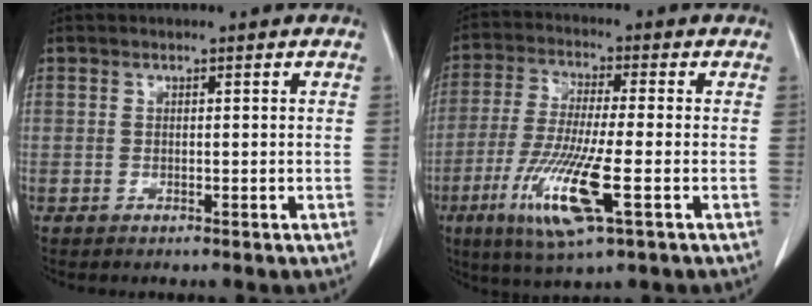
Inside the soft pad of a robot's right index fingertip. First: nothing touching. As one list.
[{"total": 12.3, "force": [-4.3, 1.0, 11.5], "torque": [-0.236, -0.026, -0.078]}]